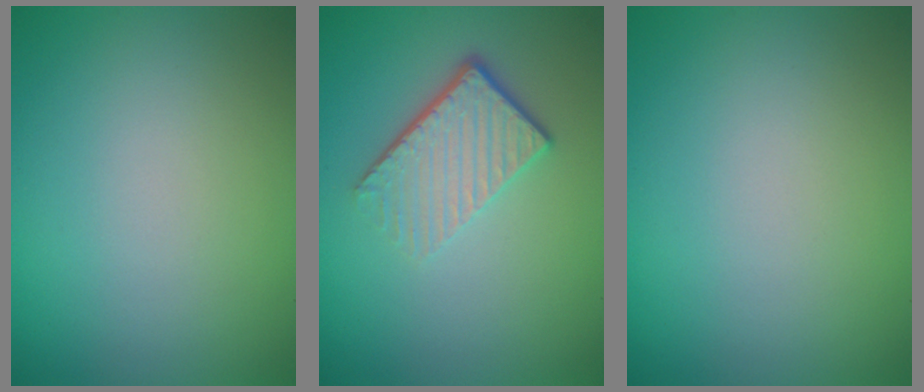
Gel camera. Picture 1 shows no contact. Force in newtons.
{"total": 4.1, "press": 2.8, "slide": 3.0}
{"total": 0.0}